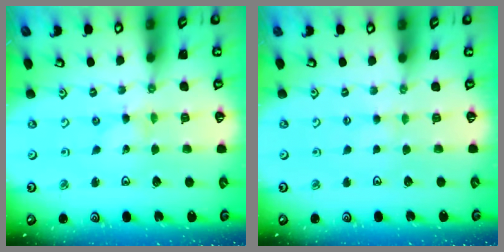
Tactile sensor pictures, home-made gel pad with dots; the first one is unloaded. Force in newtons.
{"total": 1.6, "press": 1.6, "slide": 0.3}